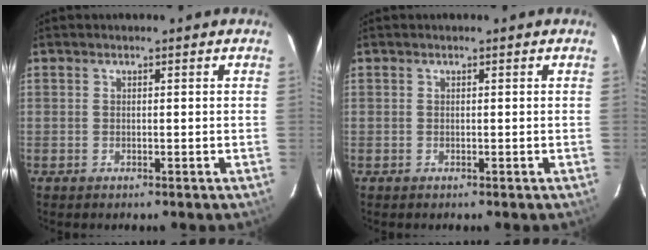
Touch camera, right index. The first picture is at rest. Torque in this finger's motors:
{"motor_torque": [0.00, 0.00, 0.00, 0.00]}